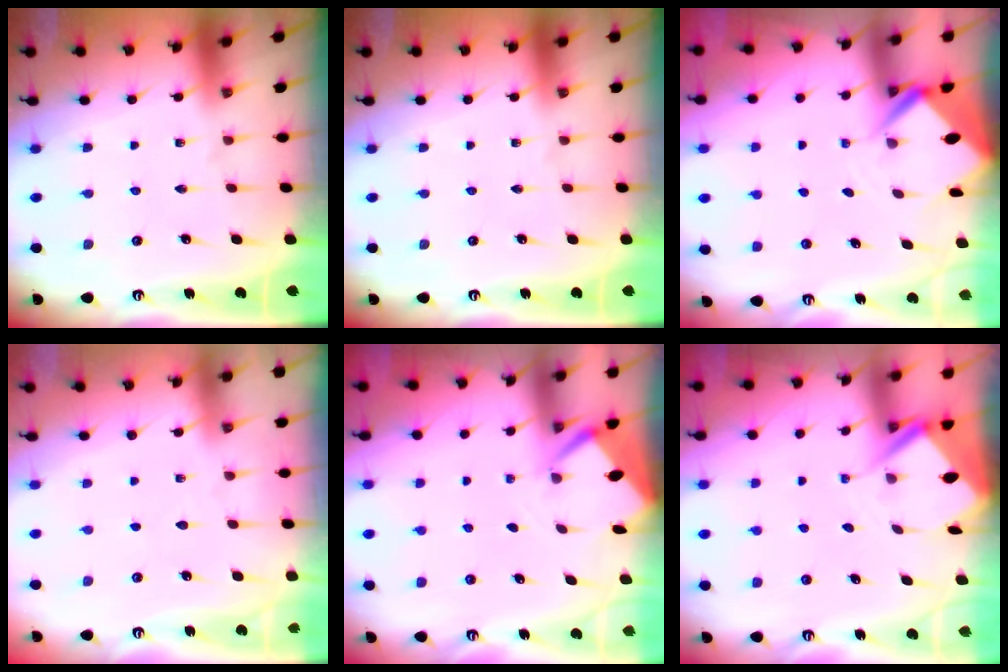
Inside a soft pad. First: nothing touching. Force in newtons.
{"total": 0.0}
{"total": 3.6, "press": 3.6, "slide": 0.2}
{"total": 2.9, "press": 2.8, "slide": 0.4}
{"total": 2.6, "press": 2.6, "slide": 0.4}
{"total": 3.9, "press": 3.9, "slide": 0.3}